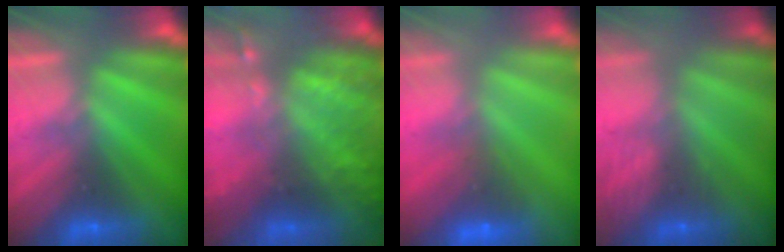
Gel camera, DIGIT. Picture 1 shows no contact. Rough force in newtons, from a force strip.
{"total": 8.5}
{"total": 7.8}
{"total": 2.8}